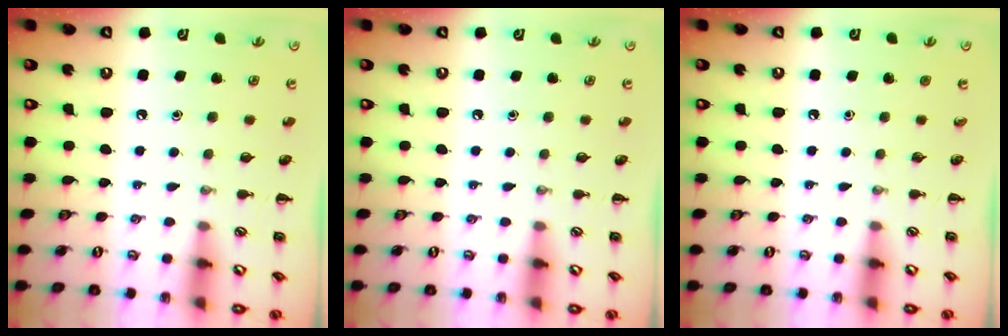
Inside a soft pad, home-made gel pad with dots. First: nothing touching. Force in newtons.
{"total": 0.0}
{"total": 0.0}